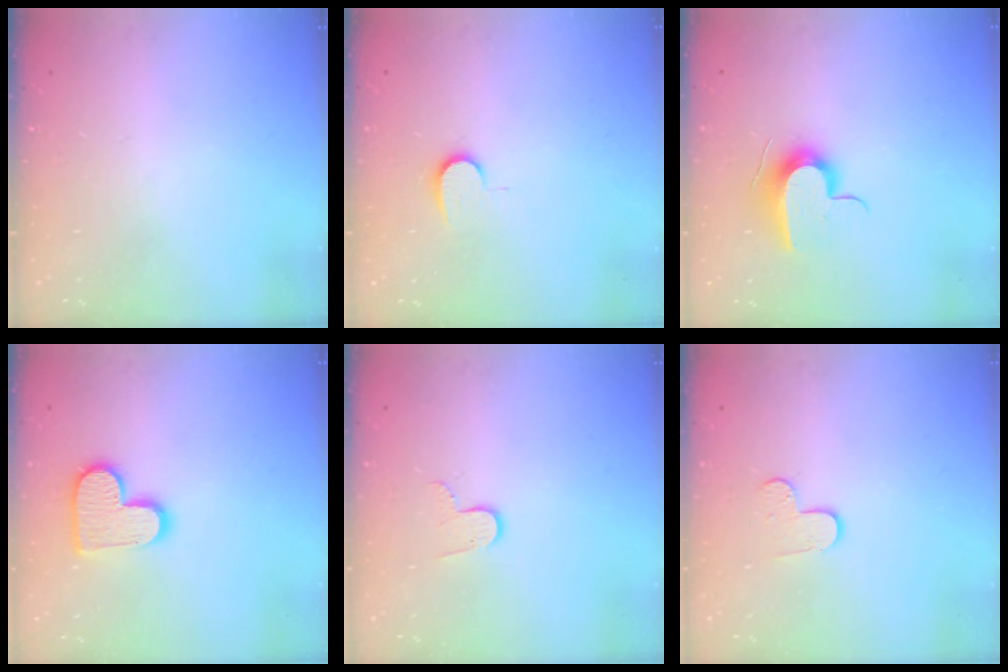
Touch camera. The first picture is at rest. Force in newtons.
{"total": 7.3, "press": 7.3, "slide": 0.7}
{"total": 10.7, "press": 10.7, "slide": 0.4}
{"total": 13.1, "press": 13.1, "slide": 0.8}
{"total": 5.6, "press": 5.6, "slide": 0.4}
{"total": 7.3, "press": 7.2, "slide": 0.6}